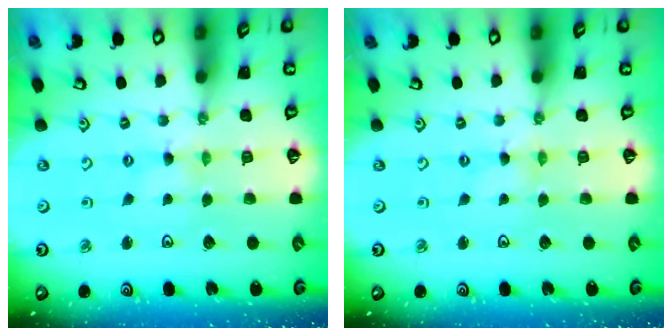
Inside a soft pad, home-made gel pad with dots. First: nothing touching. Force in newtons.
{"total": 0.0}